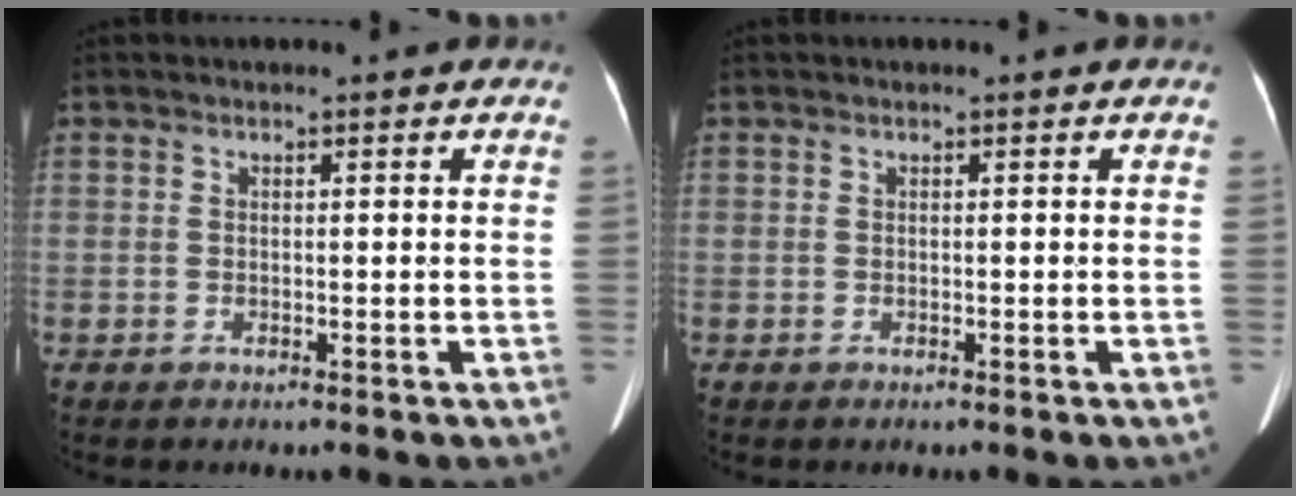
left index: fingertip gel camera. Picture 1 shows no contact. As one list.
[{"total": 0.0}]